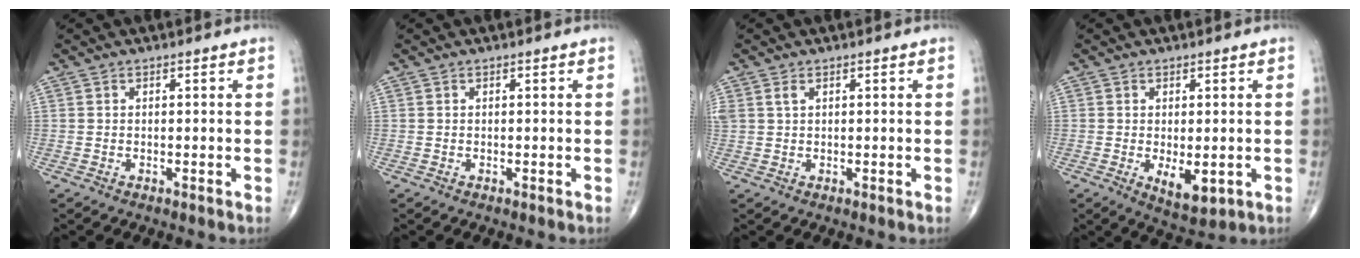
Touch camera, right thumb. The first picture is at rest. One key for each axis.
{"total": 0.0}
{"total": 1.8, "fx": 0.8, "fy": 1.0, "fz": 1.2, "tx": -0.036, "ty": 0.011, "tz": 0.026}
{"total": 5.7, "fx": -1.1, "fy": 2.7, "fz": 4.9, "tx": -0.064, "ty": -0.014, "tz": -0.006}